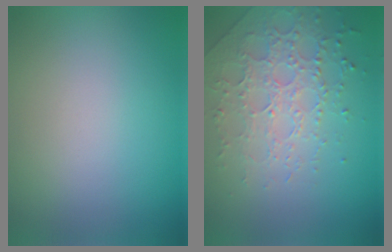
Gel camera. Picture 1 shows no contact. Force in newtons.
{"total": 3.4, "press": 3.3, "slide": 1.1}